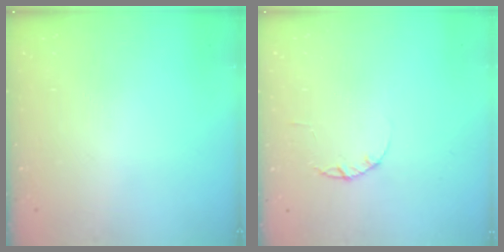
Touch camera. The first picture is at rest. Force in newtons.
{"total": 1.7, "press": 1.7, "slide": 0.3}